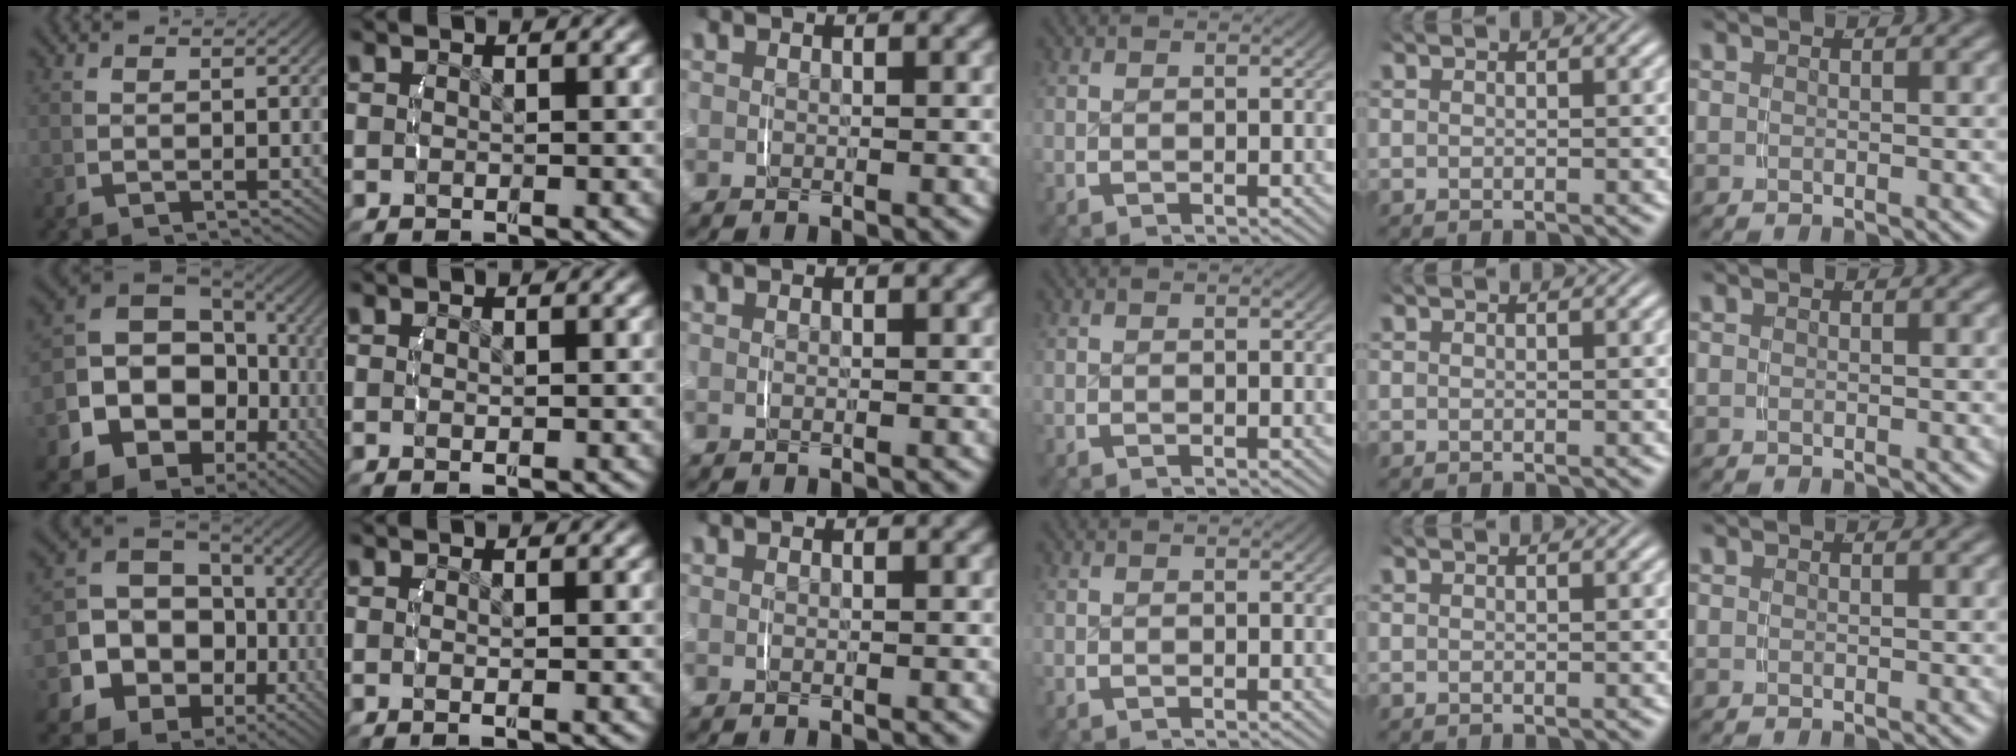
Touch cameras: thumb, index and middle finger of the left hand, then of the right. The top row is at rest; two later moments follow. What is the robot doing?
{"motion": "lift_and_place", "object": "napkin"}